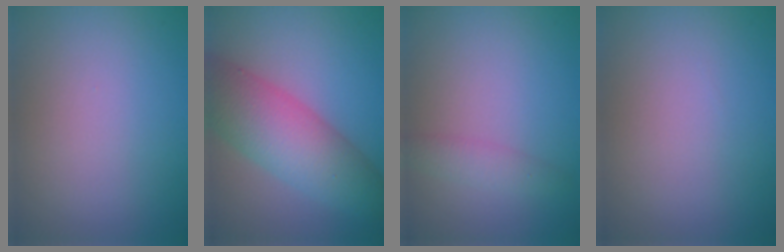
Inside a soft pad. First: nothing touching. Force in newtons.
{"total": 8.4, "press": 8.4, "slide": 0.3}
{"total": 1.7, "press": 1.7, "slide": 0.1}
{"total": 0.0}